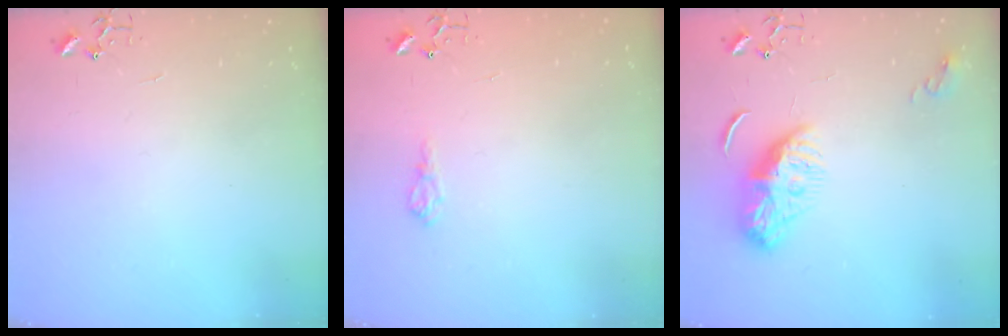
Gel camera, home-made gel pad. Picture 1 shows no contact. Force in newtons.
{"total": 6.7, "press": 6.7, "slide": 0.9}
{"total": 9.4, "press": 9.3, "slide": 0.9}